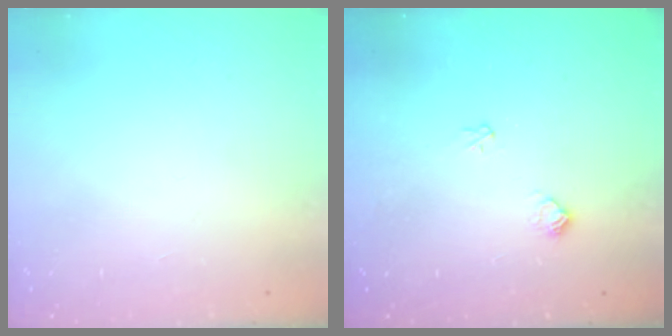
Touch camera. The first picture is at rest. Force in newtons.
{"total": 7.8, "press": 7.8, "slide": 0.8}